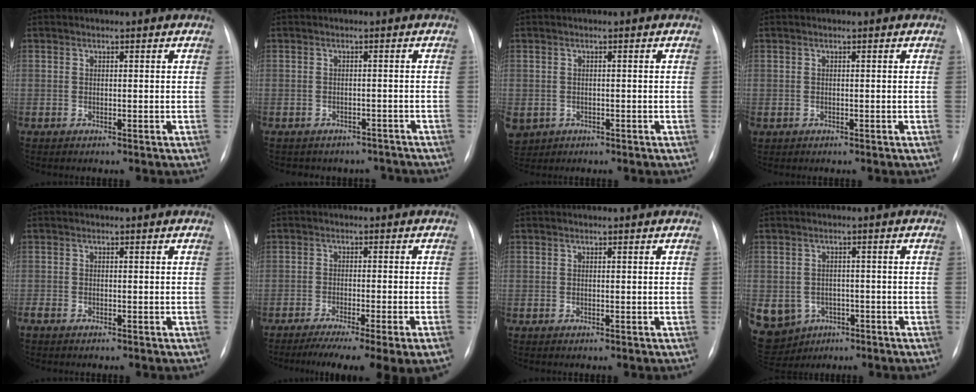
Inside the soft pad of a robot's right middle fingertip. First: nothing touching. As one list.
[{"total": 7.8, "force": [-6.8, 3.7, 0.4], "torque": [-0.001, 0.022, -0.068]}, {"total": 6.7, "force": [-3.1, 5.6, 2.2], "torque": [-0.068, -0.002, -0.040]}, {"total": 0.6, "force": [-0.4, 0.4, 0.2], "torque": [-0.008, 0.002, 0.000]}, {"total": 1.7, "force": [-1.3, 0.5, 0.9], "torque": [-0.017, -0.004, -0.018]}, {"total": 13.6, "force": [-9.9, 0.4, 9.2], "torque": [-0.105, -0.019, -0.148]}, {"total": 0.0}, {"total": 14.8, "force": [-5.9, 12.7, 4.9], "torque": [-0.153, 0.007, -0.068]}]